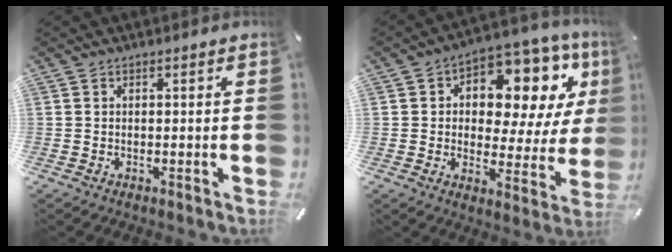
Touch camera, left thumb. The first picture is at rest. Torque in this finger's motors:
{"motor_torque": [0.60, 0.88, 0.44, -0.13, 0.21]}